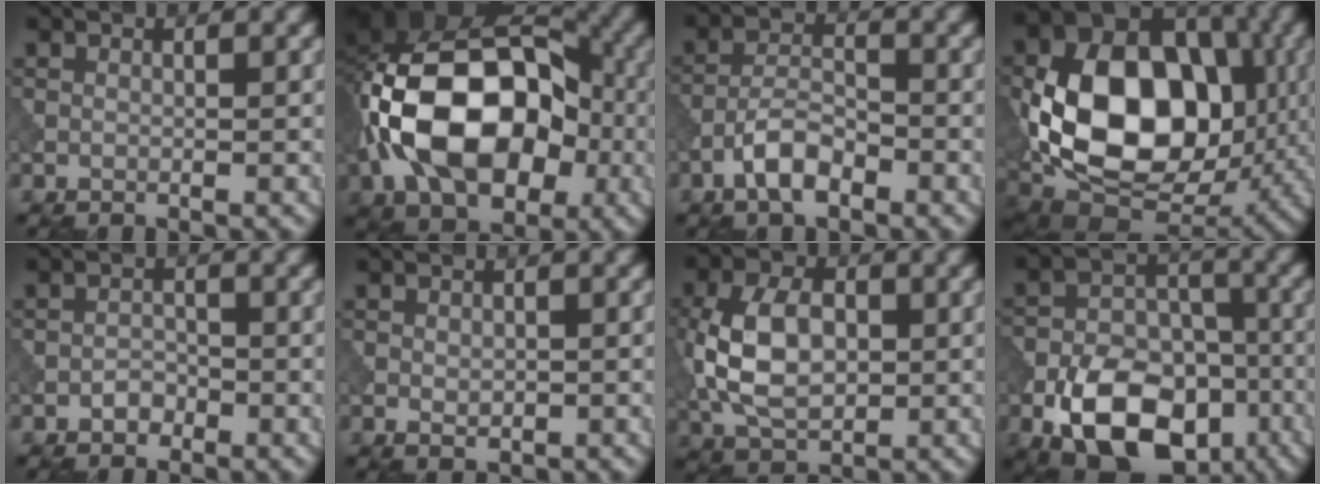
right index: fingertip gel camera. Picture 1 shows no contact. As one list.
[{"total": 16.3, "force": [-2.7, 10.8, 12.0], "torque": [-0.215, 0.003, -0.063]}, {"total": 4.0, "force": [-2.4, 1.6, 2.7], "torque": [-0.047, 0.009, -0.050]}, {"total": 14.9, "force": [-0.3, 10.1, 11.1], "torque": [-0.200, -0.003, -0.017]}, {"total": 1.4, "force": [-0.9, 0.9, 0.5], "torque": [-0.006, 0.003, -0.018]}, {"total": 1.4, "force": [-0.1, 0.9, 1.0], "torque": [-0.015, -0.004, 0.000]}, {"total": 7.9, "force": [-0.4, 5.1, 6.0], "torque": [-0.131, 0.003, -0.011]}, {"total": 12.7, "force": [-6.2, 7.7, 8.0], "torque": [-0.143, -0.016, -0.104]}]